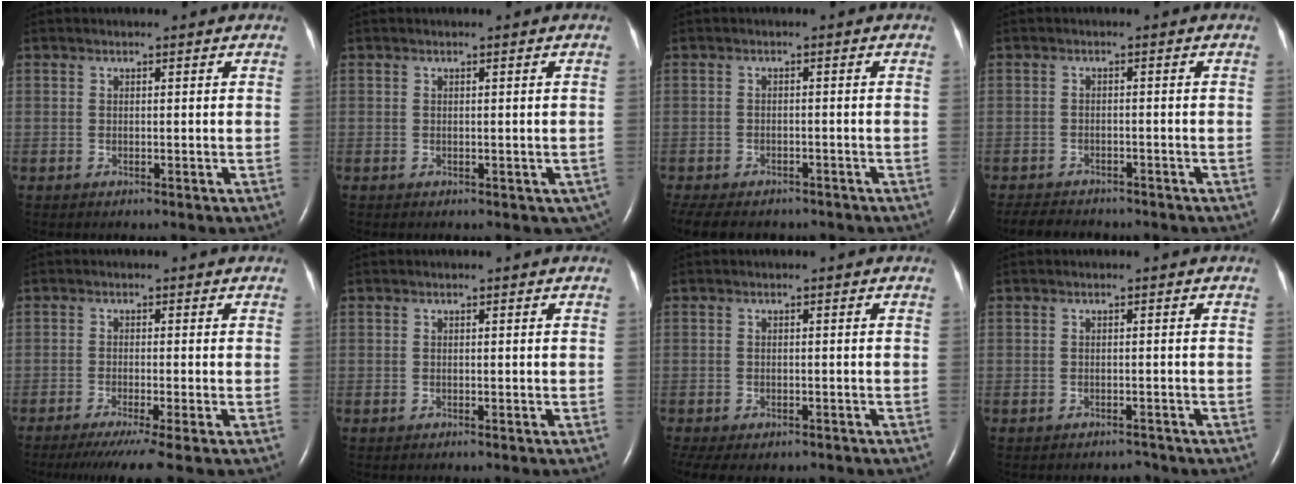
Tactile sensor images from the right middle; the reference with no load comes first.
{"total": 2.2, "force": [-0.7, 1.5, 1.4], "torque": [-0.005, -0.001, -0.003]}
{"total": 12.8, "force": [-10.2, 5.7, 5.3], "torque": [-0.130, -0.014, -0.129]}
{"total": 6.9, "force": [-6.2, 2.2, 2.3], "torque": [-0.040, -0.009, -0.087]}
{"total": 7.1, "force": [-5.3, -0.7, 4.6], "torque": [-0.065, -0.021, -0.085]}
{"total": 0.0}
{"total": 7.6, "force": [-5.4, 3.9, 3.7], "torque": [-0.077, -0.005, -0.071]}
{"total": 1.0, "force": [-1.0, 0.3, 0.0], "torque": [-0.001, -0.001, -0.013]}